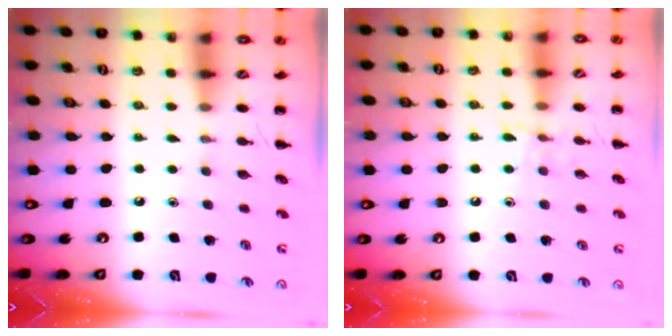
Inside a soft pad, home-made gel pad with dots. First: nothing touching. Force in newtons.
{"total": 6.3, "press": 6.2, "slide": 1.3}